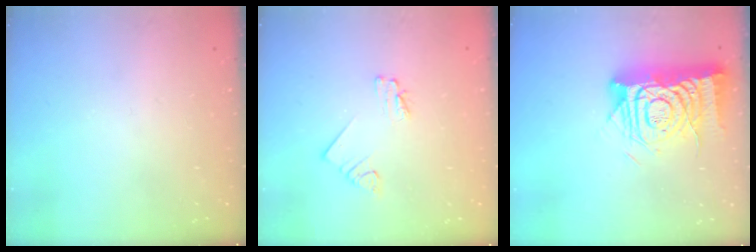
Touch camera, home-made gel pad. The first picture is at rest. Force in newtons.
{"total": 1.7, "press": 1.7, "slide": 0.0}
{"total": 14.1, "press": 14.0, "slide": 2.0}